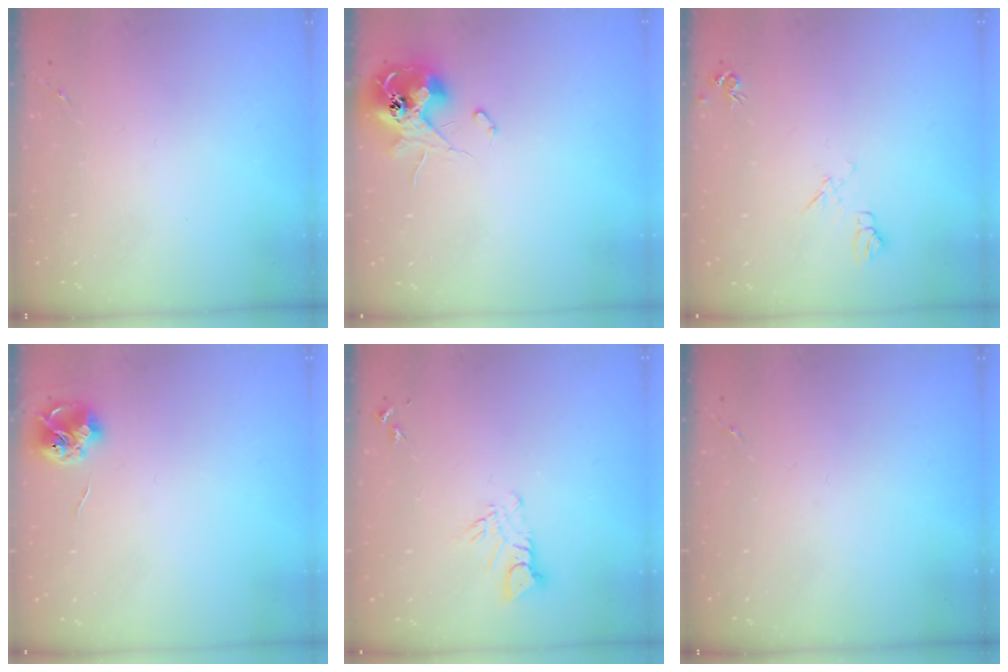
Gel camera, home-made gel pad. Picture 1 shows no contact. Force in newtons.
{"total": 12.7, "press": 12.6, "slide": 1.5}
{"total": 7.8, "press": 7.8, "slide": 0.9}
{"total": 7.3, "press": 7.3, "slide": 0.6}
{"total": 6.1, "press": 6.0, "slide": 0.6}
{"total": 0.0}